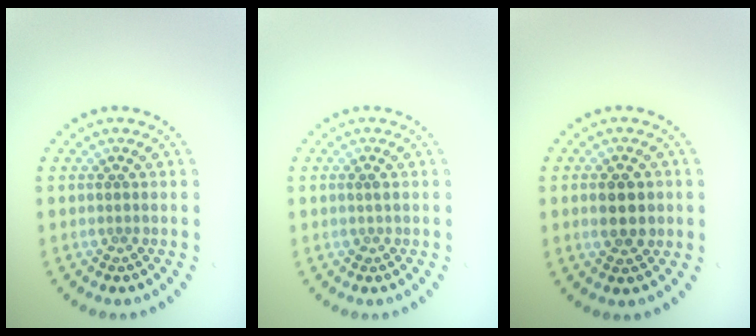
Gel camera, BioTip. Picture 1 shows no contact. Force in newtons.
{"total": 0.7, "press": 0.7, "slide": 0.2}
{"total": 2.9, "press": 2.9, "slide": 0.3}